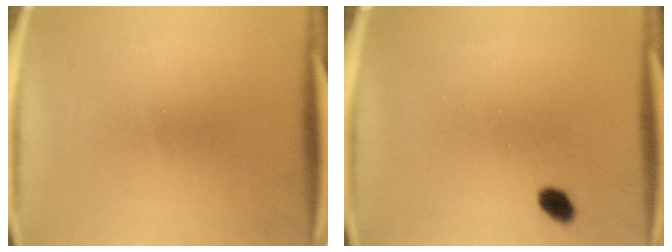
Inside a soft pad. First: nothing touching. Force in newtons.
{"total": 2.4}